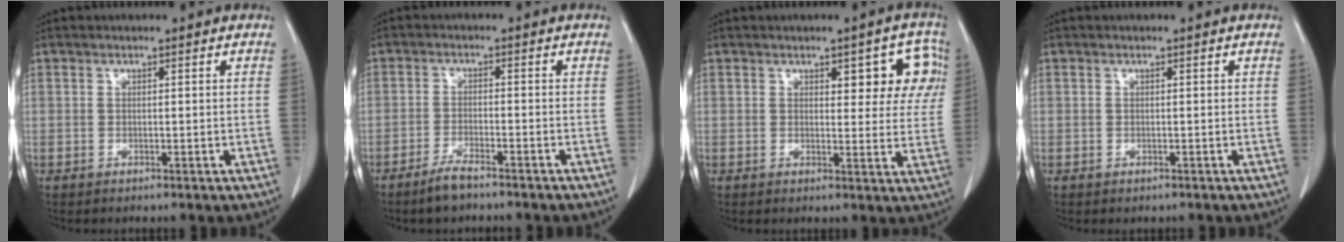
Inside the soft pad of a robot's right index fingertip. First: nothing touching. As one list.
[{"total": 4.3, "force": [-3.5, 0.6, 2.5], "torque": [-0.048, -0.004, -0.058]}, {"total": 7.2, "force": [2.7, 3.1, 6.0], "torque": [-0.049, 0.016, 0.029]}, {"total": 0.8, "force": [-0.3, 0.7, 0.0], "torque": [-0.001, 0.006, -0.004]}]